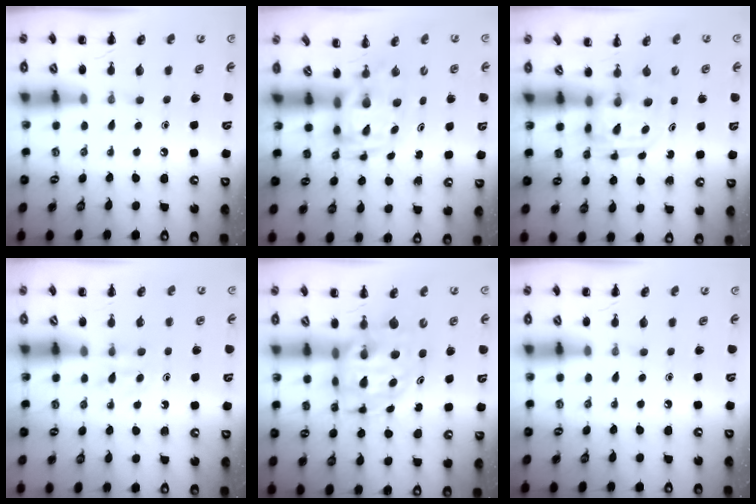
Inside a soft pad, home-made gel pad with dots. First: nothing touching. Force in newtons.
{"total": 3.0, "press": 3.0, "slide": 0.6}
{"total": 3.1, "press": 3.1, "slide": 0.2}
{"total": 3.7, "press": 3.6, "slide": 1.2}
{"total": 7.2, "press": 7.0, "slide": 1.9}
{"total": 0.0}